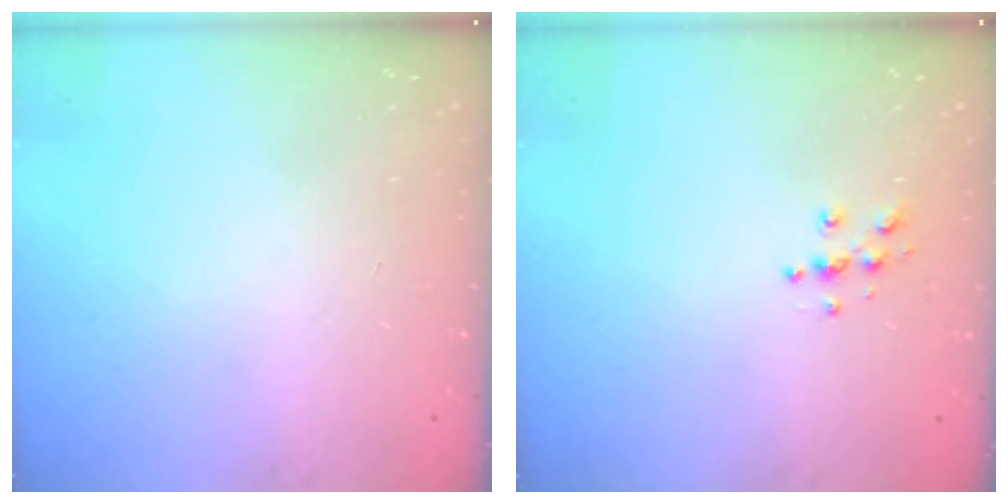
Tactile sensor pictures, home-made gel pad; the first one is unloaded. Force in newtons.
{"total": 5.0, "press": 5.0, "slide": 0.4}